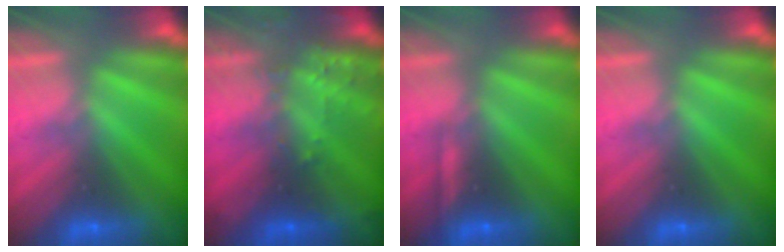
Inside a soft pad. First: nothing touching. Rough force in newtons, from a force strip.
{"total": 3.0}
{"total": 2.2}
{"total": 0.0}